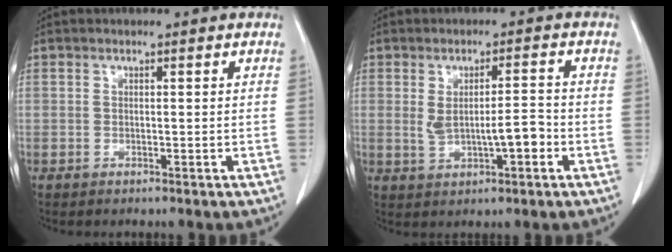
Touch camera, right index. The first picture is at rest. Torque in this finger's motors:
{"motor_torque": [0.16, -0.03, 0.14, 0.04]}